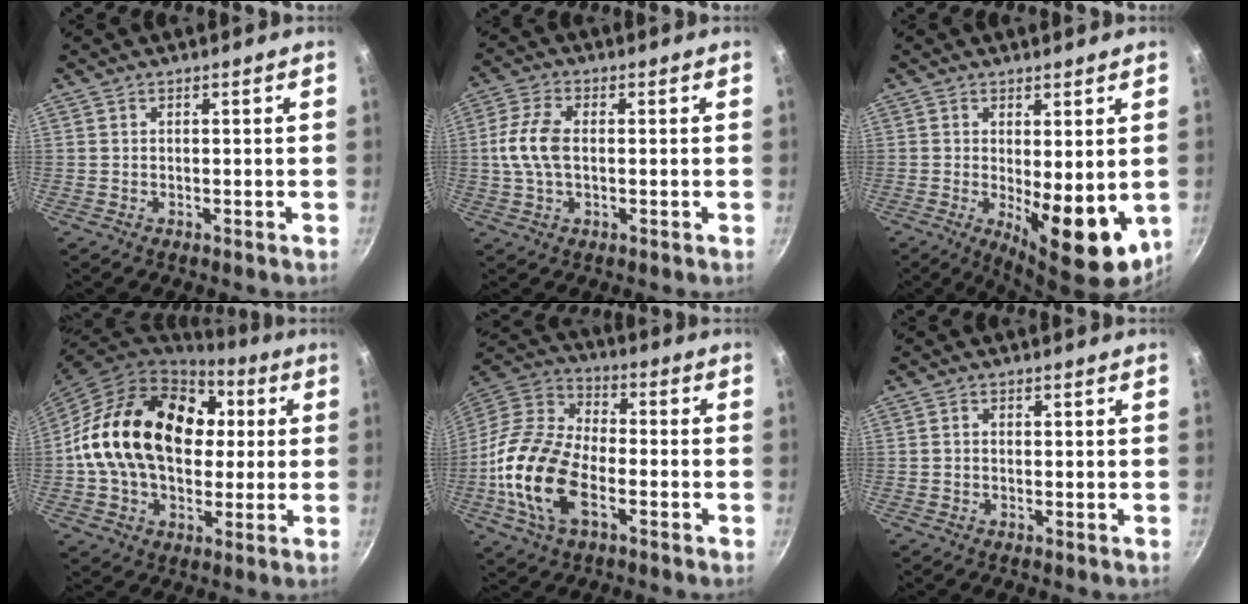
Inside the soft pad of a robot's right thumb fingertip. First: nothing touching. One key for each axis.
{"total": 7.9, "fx": 0.3, "fy": 4.3, "fz": 6.6, "tx": -0.142, "ty": 0.013, "tz": 0.001}
{"total": 11.9, "fx": -1.4, "fy": 4.7, "fz": 10.9, "tx": -0.123, "ty": -0.012, "tz": -0.005}
{"total": 24.8, "fx": 3.2, "fy": 17.5, "fz": 17.3, "tx": -0.275, "ty": 0.033, "tz": 0.049}
{"total": 19.6, "fx": -5.7, "fy": 11.1, "fz": 15.1, "tx": -0.290, "ty": 0.035, "tz": -0.128}
{"total": 0.9, "fx": 0.0, "fy": 0.8, "fz": 0.5, "tx": -0.007, "ty": 0.005, "tz": -0.001}